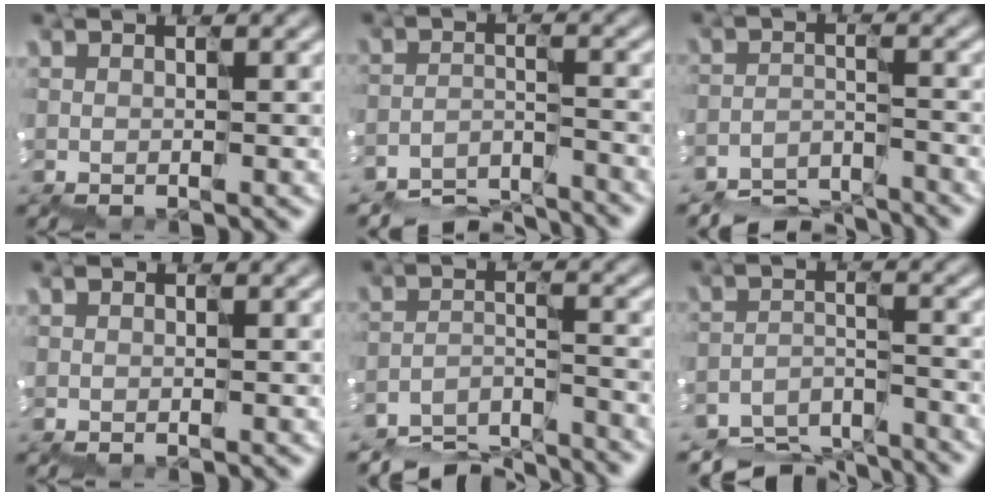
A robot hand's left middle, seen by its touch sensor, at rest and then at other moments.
{"total": 6.7, "force": [-6.7, 0.3, 0.0], "torque": [-0.010, -0.023, -0.114]}
{"total": 6.0, "force": [-6.0, 0.2, -0.3], "torque": [-0.012, -0.024, -0.104]}
{"total": 0.0}
{"total": 7.5, "force": [-7.5, 0.5, -0.2], "torque": [-0.010, -0.022, -0.129]}
{"total": 7.5, "force": [-7.5, 0.8, 0.3], "torque": [-0.021, -0.020, -0.124]}